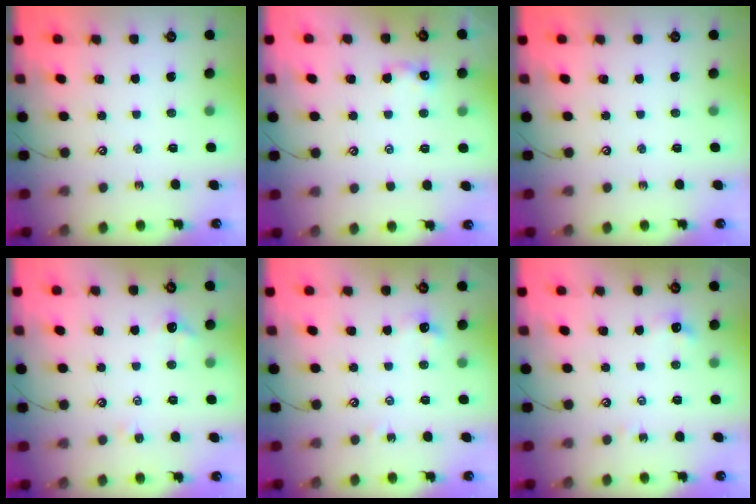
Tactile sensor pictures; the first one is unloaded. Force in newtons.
{"total": 0.7, "press": 0.5, "slide": 0.5}
{"total": 0.0}
{"total": 1.9, "press": 1.8, "slide": 0.5}
{"total": 4.8, "press": 4.7, "slide": 0.8}
{"total": 4.8, "press": 4.7, "slide": 0.8}